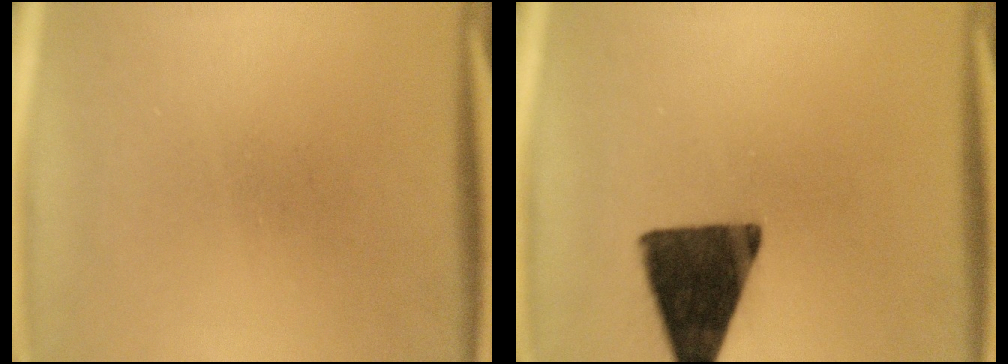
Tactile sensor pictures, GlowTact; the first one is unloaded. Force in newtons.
{"total": 14.5}